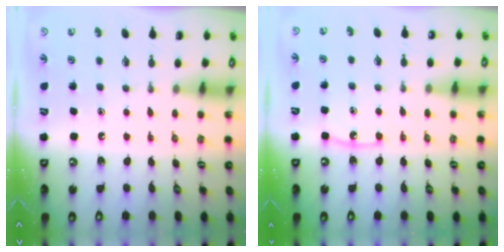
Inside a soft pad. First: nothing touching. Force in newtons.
{"total": 6.2, "press": 6.2, "slide": 0.6}